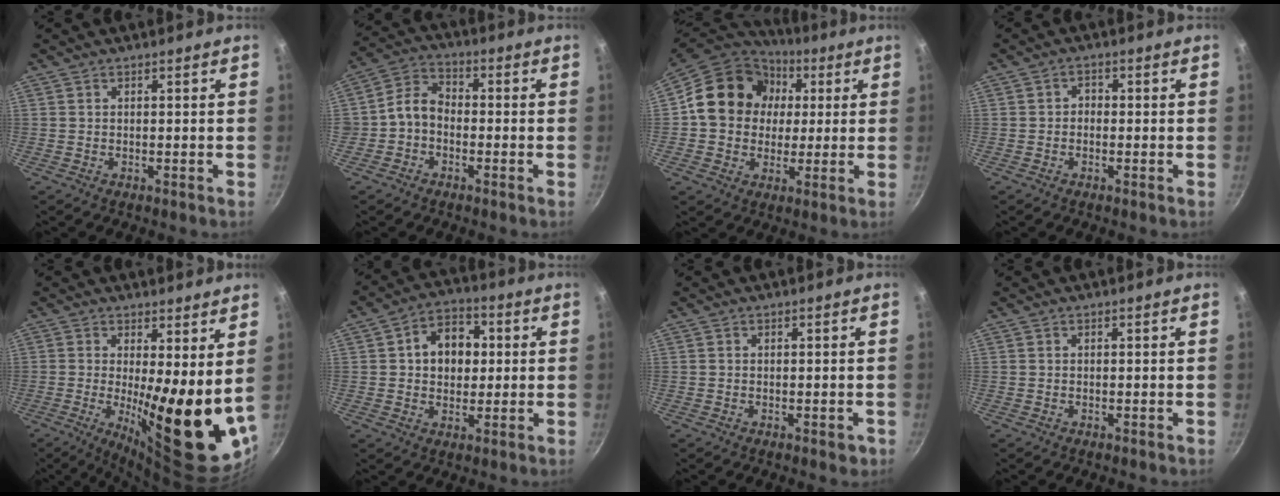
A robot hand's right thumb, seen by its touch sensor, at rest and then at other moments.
{"total": 6.0, "force": [-1.6, 4.7, 3.3], "torque": [-0.044, 0.029, -0.046]}
{"total": 17.0, "force": [2.7, 14.8, 8.0], "torque": [-0.111, 0.026, 0.032]}
{"total": 1.8, "force": [-0.4, 1.5, 0.9], "torque": [-0.010, 0.009, -0.010]}
{"total": 17.3, "force": [0.8, 4.7, 16.6], "torque": [-0.213, -0.037, 0.019]}
{"total": 10.3, "force": [1.6, 7.8, 6.6], "torque": [-0.064, 0.010, 0.015]}
{"total": 1.5, "force": [-0.6, 0.9, 1.1], "torque": [-0.009, 0.000, -0.007]}
{"total": 0.0}